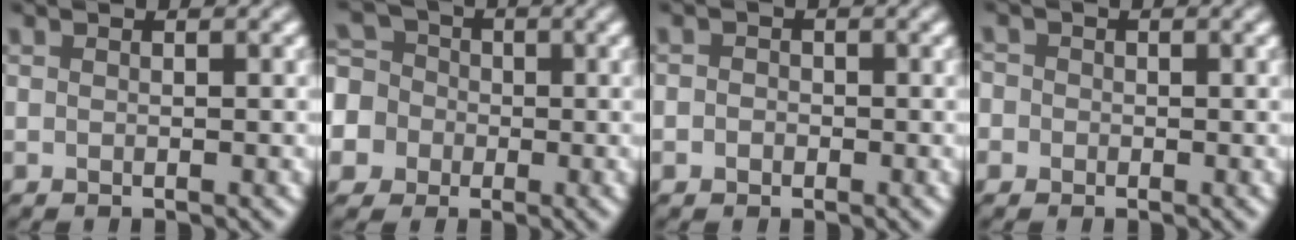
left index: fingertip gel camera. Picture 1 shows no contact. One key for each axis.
{"total": 7.7, "fx": -1.1, "fy": 7.1, "fz": 2.6, "tx": -0.072, "ty": 0.018, "tz": -0.054}
{"total": 1.4, "fx": -0.1, "fy": 1.3, "fz": 0.5, "tx": 0.008, "ty": 0.001, "tz": -0.015}
{"total": 2.7, "fx": 0.5, "fy": 2.5, "fz": 0.9, "tx": 0.009, "ty": 0.017, "tz": -0.025}